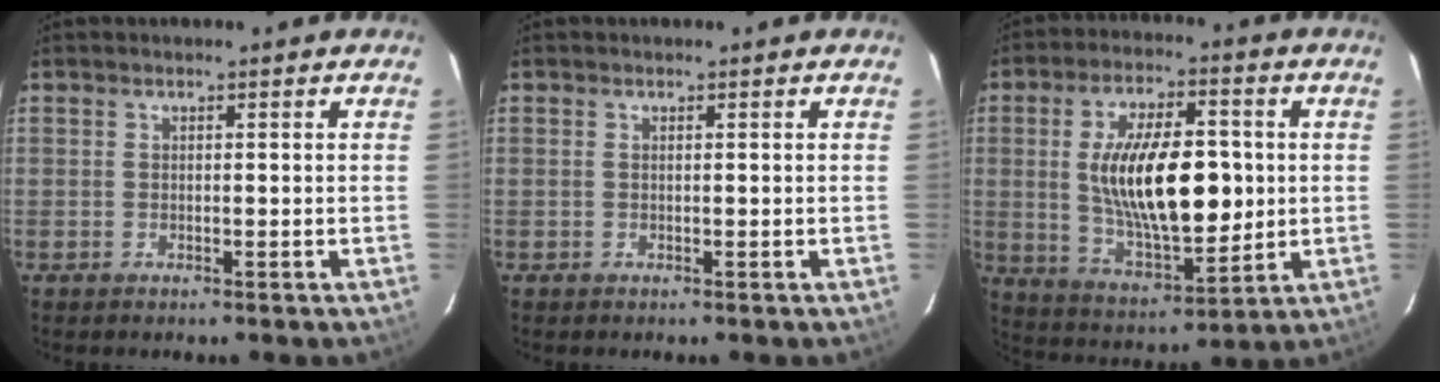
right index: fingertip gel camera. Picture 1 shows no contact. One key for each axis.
{"total": 0.0}
{"total": 18.6, "fx": 1.2, "fy": 8.0, "fz": 16.7, "tx": -0.294, "ty": 0.001, "tz": 0.035}